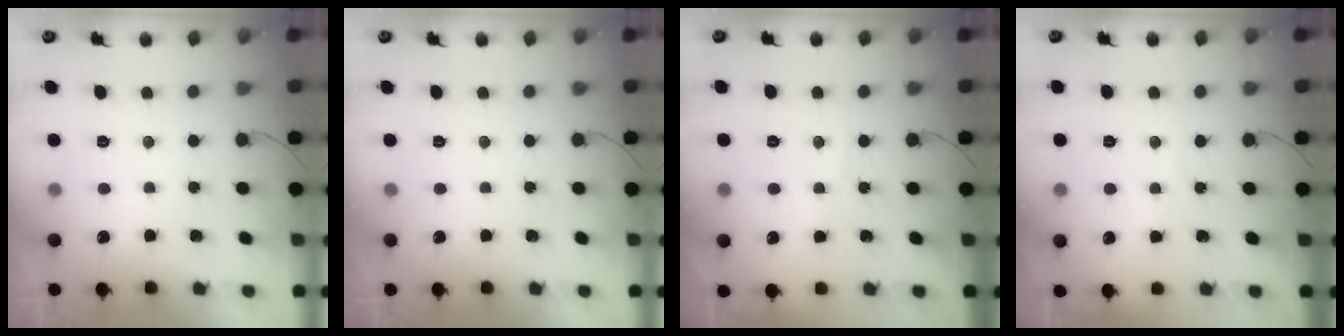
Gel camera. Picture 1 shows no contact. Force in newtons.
{"total": 0.0}
{"total": 1.4, "press": 1.4, "slide": 0.3}
{"total": 2.6, "press": 2.6, "slide": 0.4}